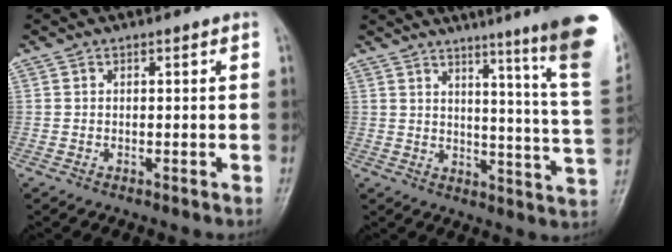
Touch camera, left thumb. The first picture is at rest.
{"total": 20.9, "force": [13.8, -0.3, 15.7], "torque": [-0.189, -0.100, 0.165]}